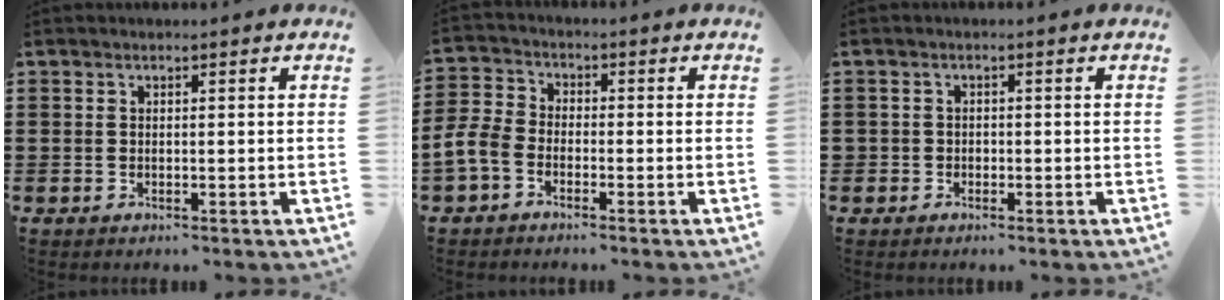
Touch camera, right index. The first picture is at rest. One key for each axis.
{"total": 4.6, "fx": -2.9, "fy": 2.6, "fz": 2.4, "tx": -0.081, "ty": -0.001, "tz": -0.067}
{"total": 1.2, "fx": -0.7, "fy": 0.9, "fz": 0.1, "tx": -0.005, "ty": 0.003, "tz": -0.017}